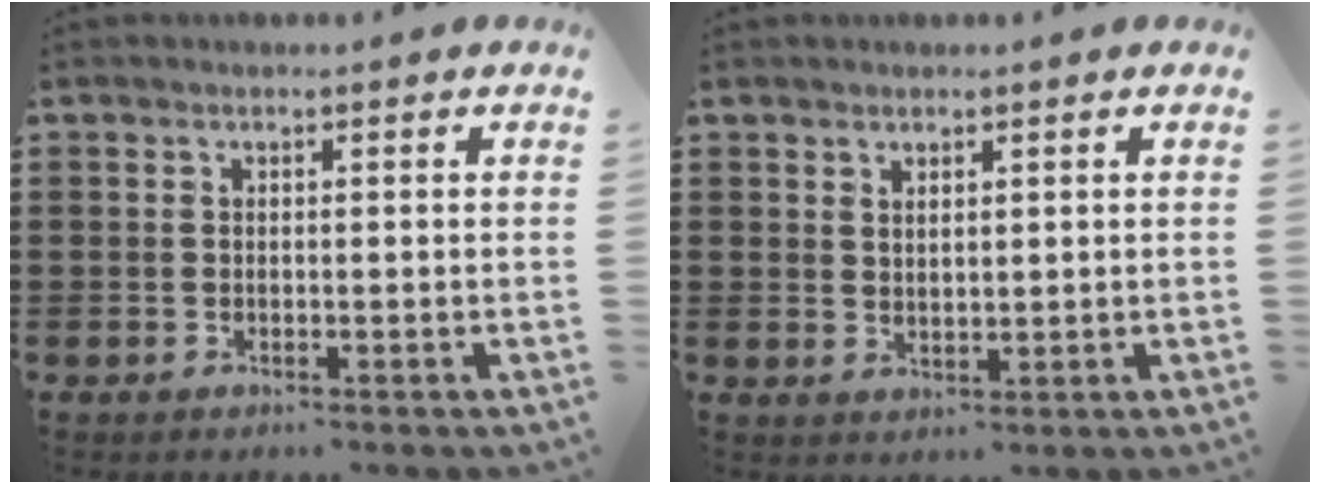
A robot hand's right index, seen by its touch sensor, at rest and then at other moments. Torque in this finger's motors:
{"motor_torque": [0.92, 0.57, 0.00, 0.00]}